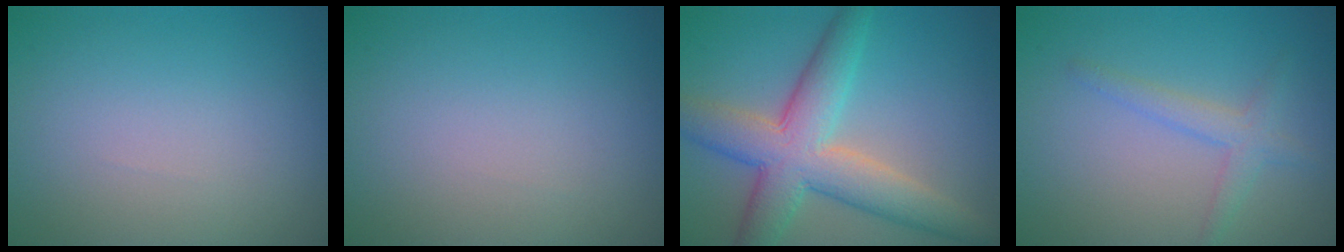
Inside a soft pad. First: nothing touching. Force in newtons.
{"total": 0.0}
{"total": 7.5, "press": 7.5, "slide": 0.6}
{"total": 2.0, "press": 2.0, "slide": 0.1}